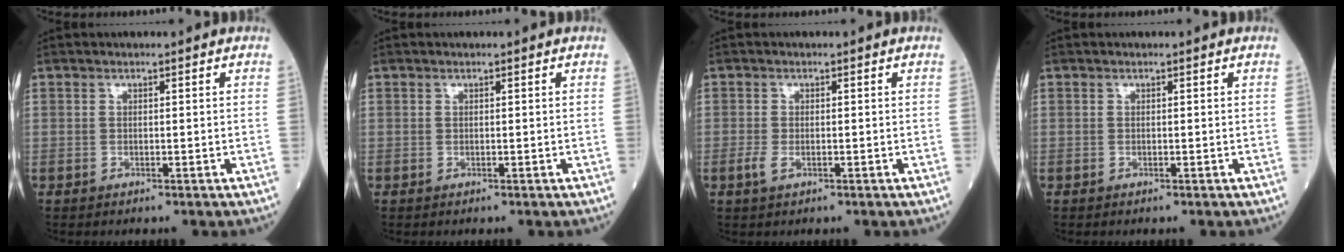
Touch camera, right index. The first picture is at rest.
{"total": 0.0}
{"total": 1.9, "force": [-0.7, 0.8, 1.5], "torque": [-0.039, -0.002, -0.014]}
{"total": 0.0}